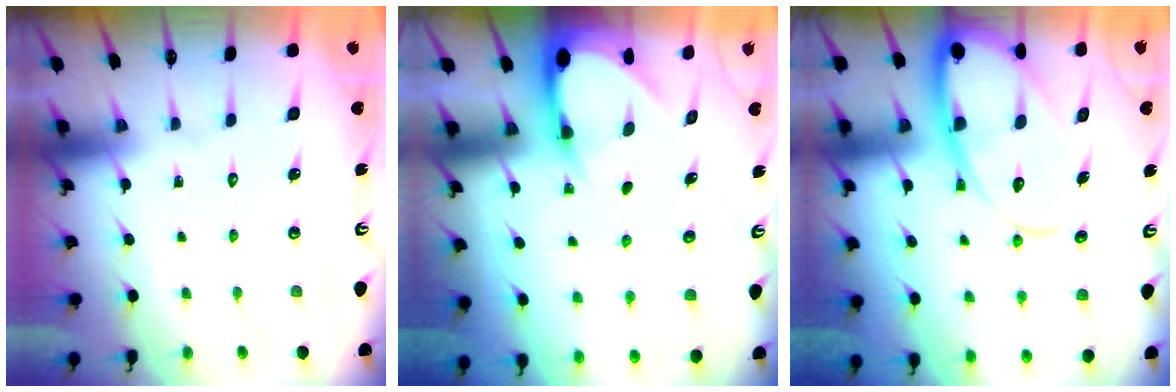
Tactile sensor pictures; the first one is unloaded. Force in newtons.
{"total": 3.7, "press": 3.7, "slide": 0.2}
{"total": 13.8, "press": 13.7, "slide": 1.4}